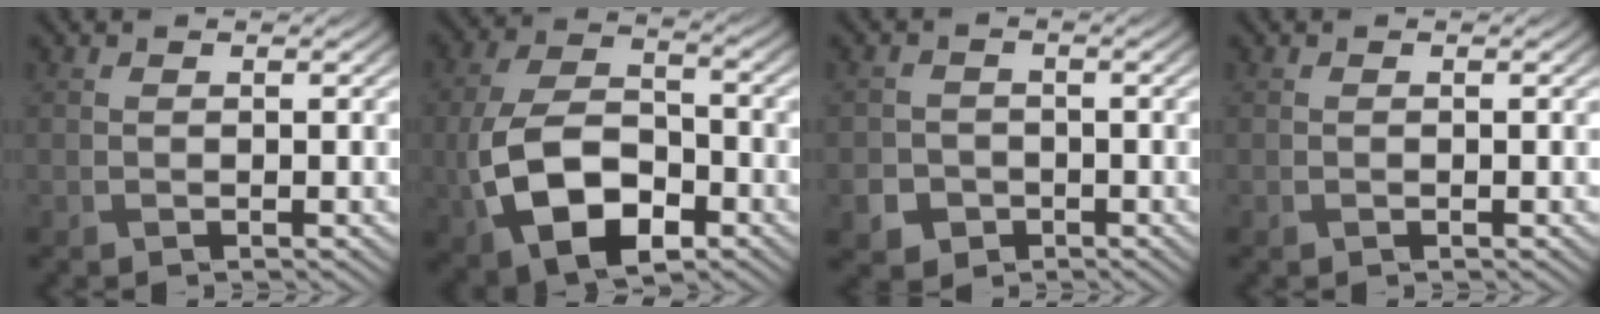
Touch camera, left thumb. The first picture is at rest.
{"total": 12.2, "force": [-3.9, 7.4, 8.8], "torque": [-0.217, -0.021, -0.073]}
{"total": 3.7, "force": [-1.7, 3.1, 1.0], "torque": [-0.016, -0.009, -0.038]}
{"total": 0.0}